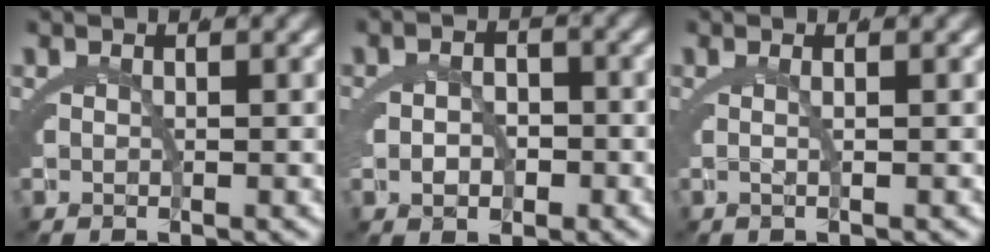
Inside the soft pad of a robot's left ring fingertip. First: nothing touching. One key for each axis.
{"total": 2.6, "fx": -0.8, "fy": 1.9, "fz": 1.6, "tx": -0.023, "ty": -0.008, "tz": -0.012}
{"total": 1.3, "fx": 0.2, "fy": -0.3, "fz": 1.2, "tx": -0.021, "ty": 0.003, "tz": 0.001}